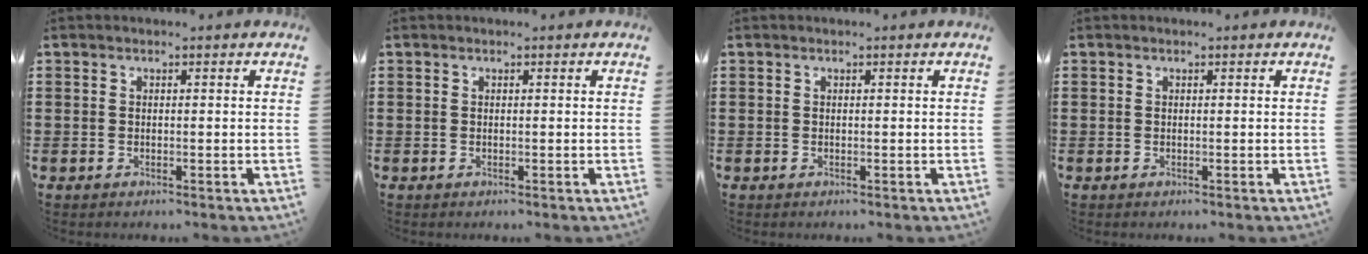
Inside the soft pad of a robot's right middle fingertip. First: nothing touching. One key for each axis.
{"total": 0.0}
{"total": 0.0}
{"total": 0.0}